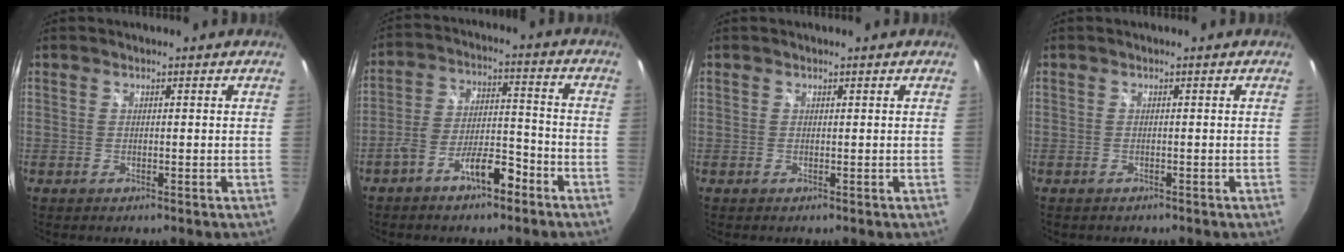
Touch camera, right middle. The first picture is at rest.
{"total": 8.4, "force": [-5.4, 3.1, 5.7], "torque": [-0.107, 0.021, -0.086]}
{"total": 0.0}
{"total": 0.9, "force": [-0.7, 0.4, 0.2], "torque": [-0.008, 0.000, -0.009]}